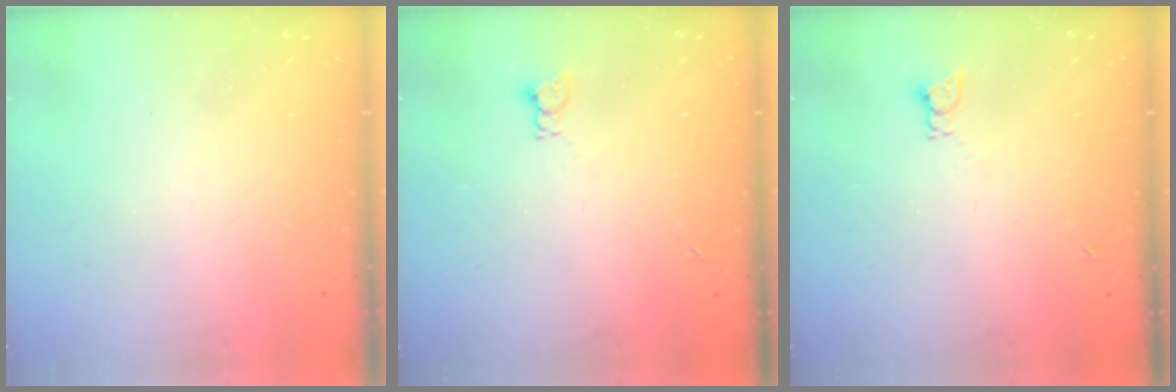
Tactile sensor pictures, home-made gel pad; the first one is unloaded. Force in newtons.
{"total": 2.0, "press": 2.0, "slide": 0.3}
{"total": 2.0, "press": 2.0, "slide": 0.3}